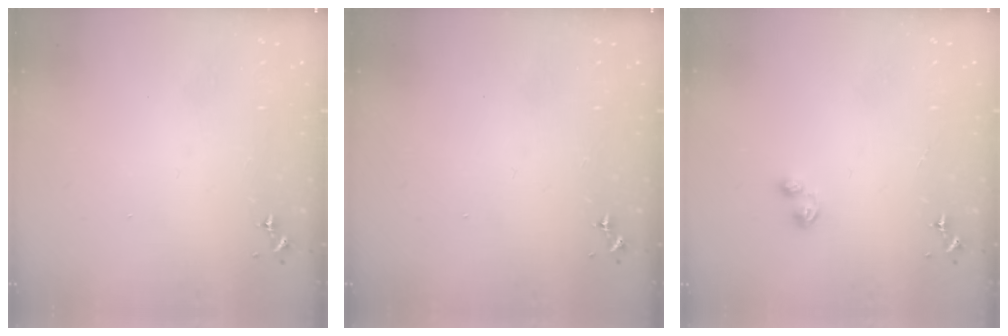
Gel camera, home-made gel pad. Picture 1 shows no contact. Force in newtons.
{"total": 0.0}
{"total": 3.3, "press": 3.2, "slide": 0.5}